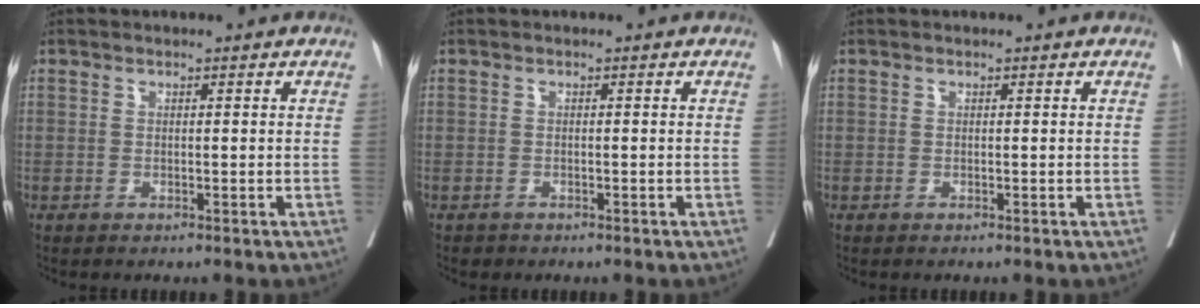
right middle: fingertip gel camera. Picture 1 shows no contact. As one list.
[{"total": 0.7, "force": [-0.5, 0.4, 0.1], "torque": [-0.004, 0.001, -0.009]}, {"total": 0.0}]